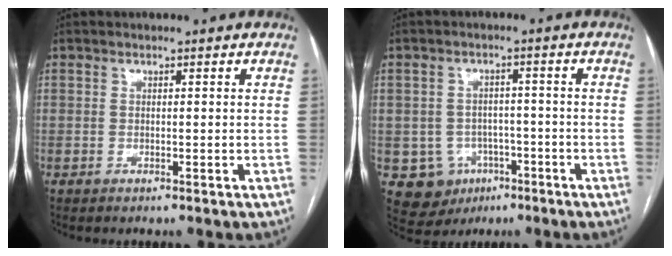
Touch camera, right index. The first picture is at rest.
{"total": 7.8, "force": [-2.9, 7.0, 1.6], "torque": [-0.029, 0.011, -0.030]}